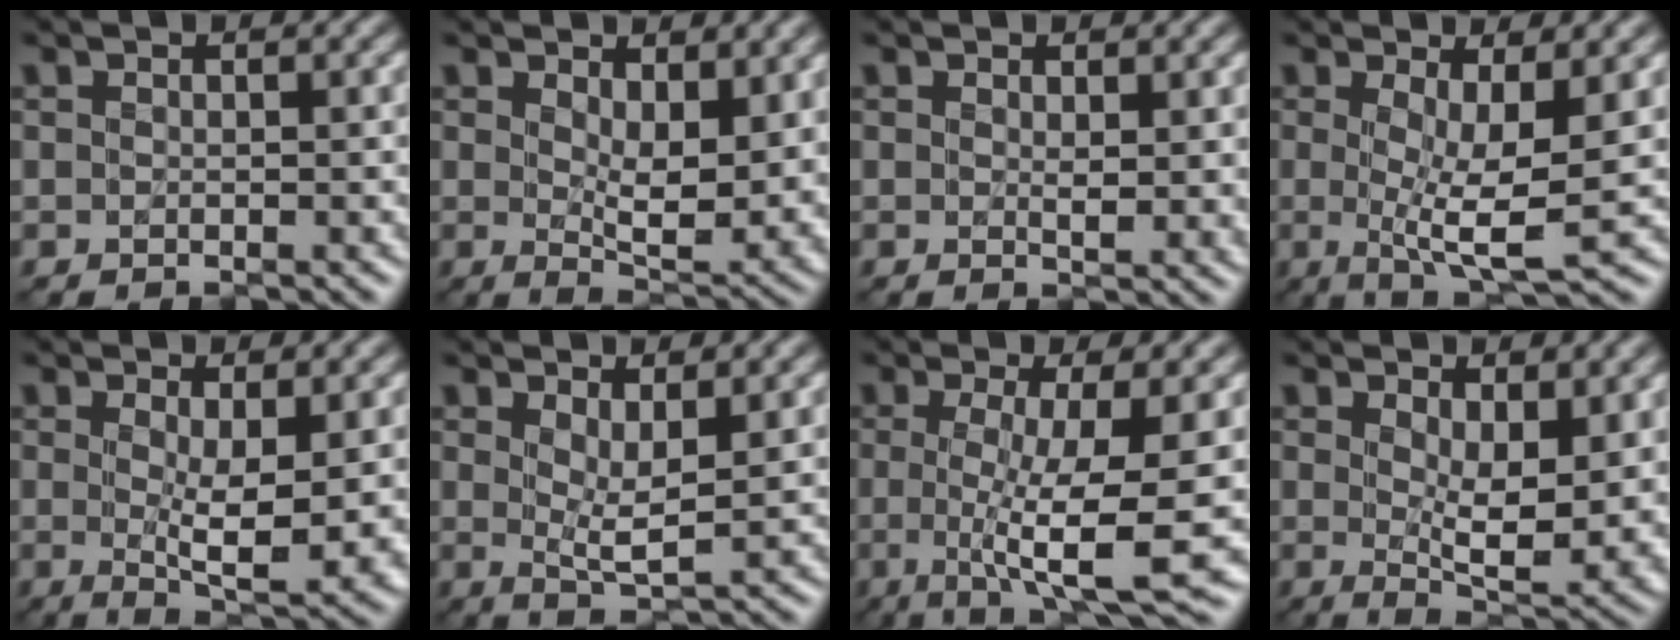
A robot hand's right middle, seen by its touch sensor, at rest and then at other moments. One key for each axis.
{"total": 5.2, "fx": 1.5, "fy": 2.4, "fz": 4.4, "tx": -0.085, "ty": -0.019, "tz": 0.029}
{"total": 1.7, "fx": 0.7, "fy": 0.6, "fz": 1.4, "tx": -0.025, "ty": -0.006, "tz": 0.014}
{"total": 4.8, "fx": 0.0, "fy": 0.8, "fz": 4.7, "tx": -0.088, "ty": -0.012, "tz": 0.001}
{"total": 5.2, "fx": 0.1, "fy": 1.5, "fz": 5.0, "tx": -0.093, "ty": -0.014, "tz": 0.006}
{"total": 2.3, "fx": 0.8, "fy": 0.4, "fz": 2.1, "tx": -0.043, "ty": -0.009, "tz": 0.016}
{"total": 6.8, "fx": -1.1, "fy": 0.6, "fz": 6.7, "tx": -0.112, "ty": -0.012, "tz": -0.019}
{"total": 5.7, "fx": 1.3, "fy": 2.5, "fz": 5.0, "tx": -0.098, "ty": -0.017, "tz": 0.028}